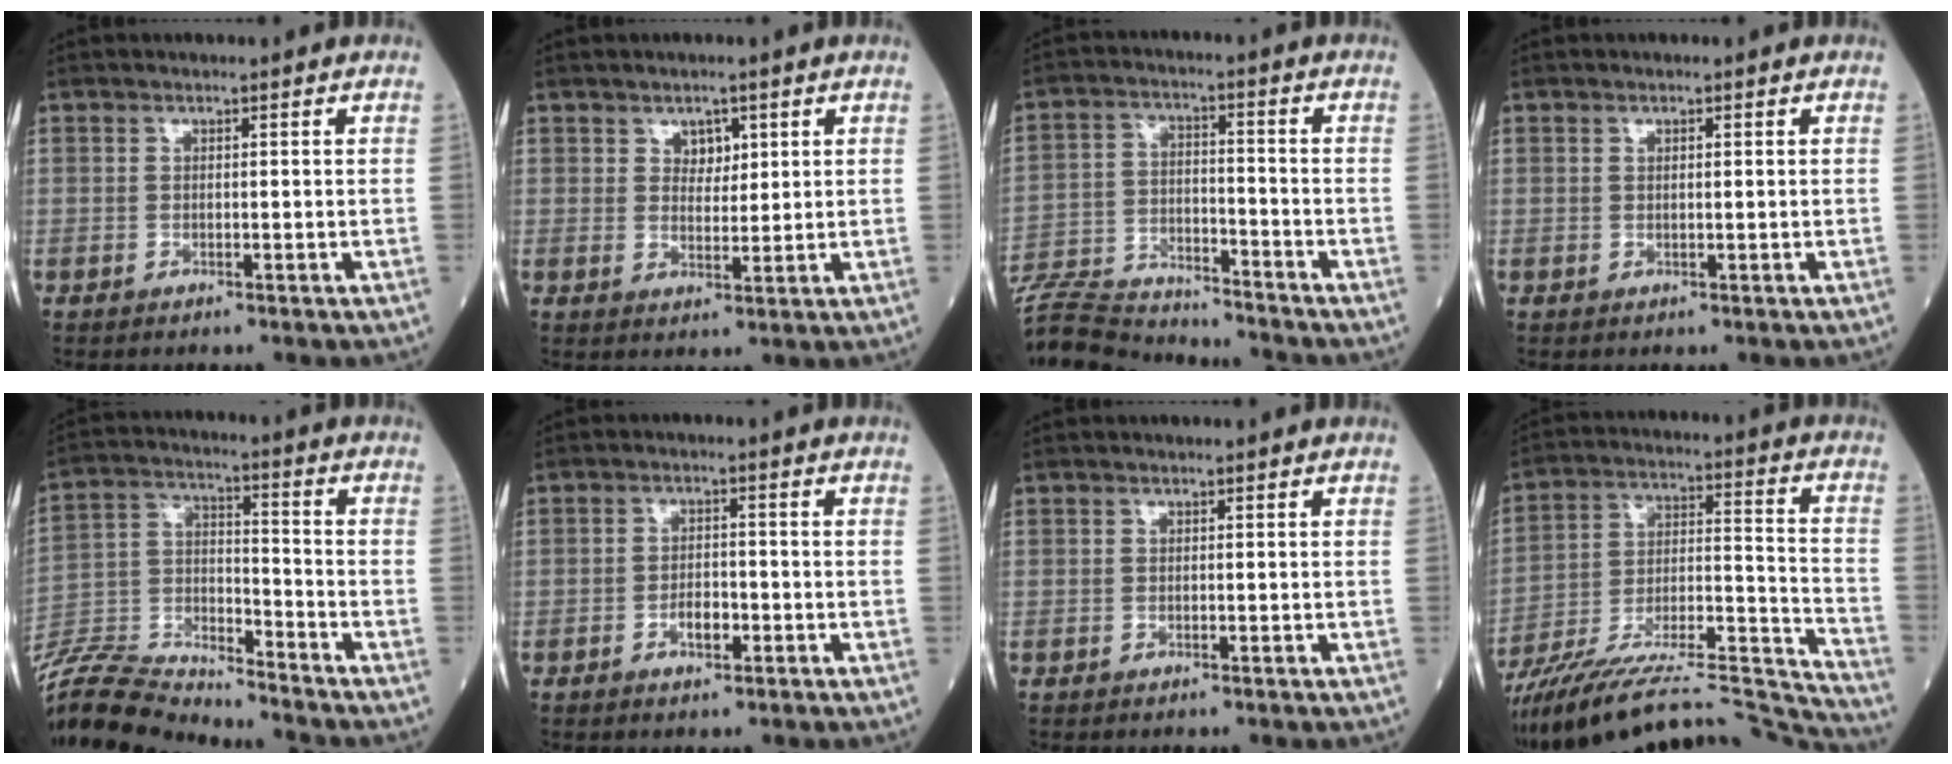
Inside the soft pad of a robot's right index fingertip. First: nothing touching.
{"total": 3.0, "force": [1.6, 1.9, 1.7], "torque": [-0.021, -0.001, 0.027]}
{"total": 14.8, "force": [-14.3, 1.4, 3.4], "torque": [-0.063, 0.006, -0.239]}
{"total": 0.5, "force": [0.3, 0.1, 0.5], "torque": [-0.011, -0.001, 0.005]}
{"total": 17.1, "force": [-16.6, 0.9, 3.9], "torque": [-0.083, 0.012, -0.295]}
{"total": 3.2, "force": [-1.4, 1.4, 2.5], "torque": [-0.044, 0.004, -0.022]}
{"total": 0.0}
{"total": 27.3, "force": [-26.0, -0.1, 8.4], "torque": [-0.116, 0.003, -0.396]}